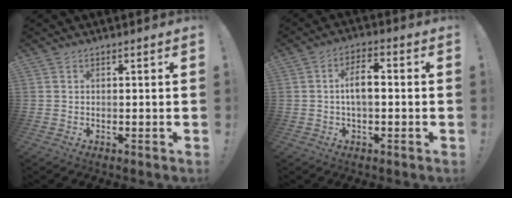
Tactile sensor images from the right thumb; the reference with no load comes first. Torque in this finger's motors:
{"motor_torque": [-0.02, 0.20, 0.18, 0.24, 0.12]}